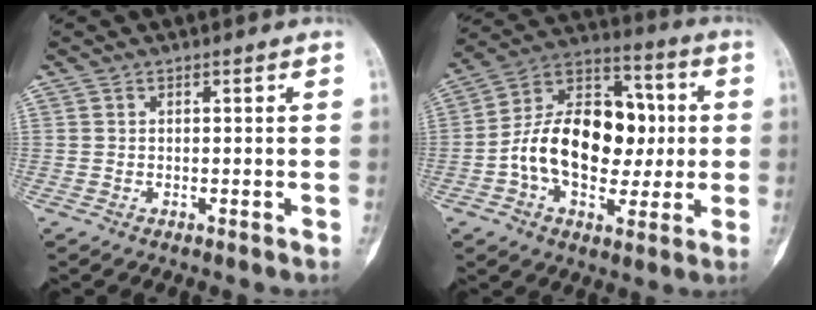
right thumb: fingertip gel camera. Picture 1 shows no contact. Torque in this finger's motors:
{"motor_torque": [1.22, 1.30, 1.11, -0.98, 0.14]}